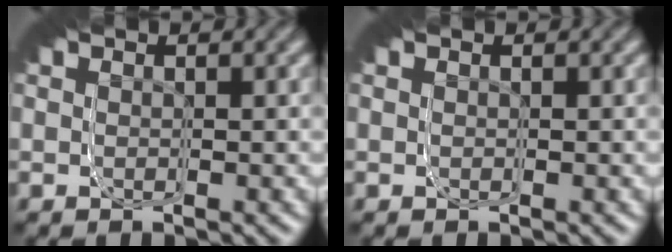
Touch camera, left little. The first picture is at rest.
{"total": 0.0}